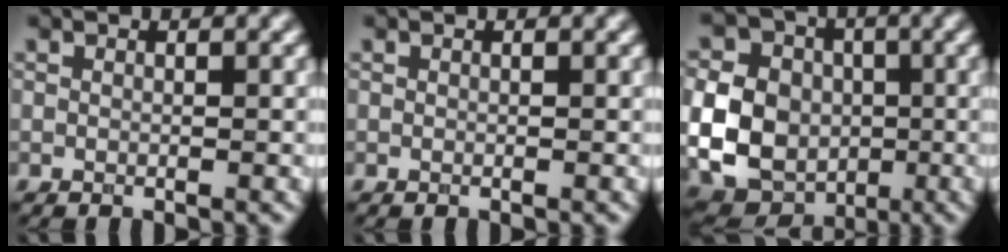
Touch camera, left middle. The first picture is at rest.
{"total": 0.0}
{"total": 11.9, "force": [-1.5, 10.3, 5.9], "torque": [-0.118, -0.014, -0.044]}